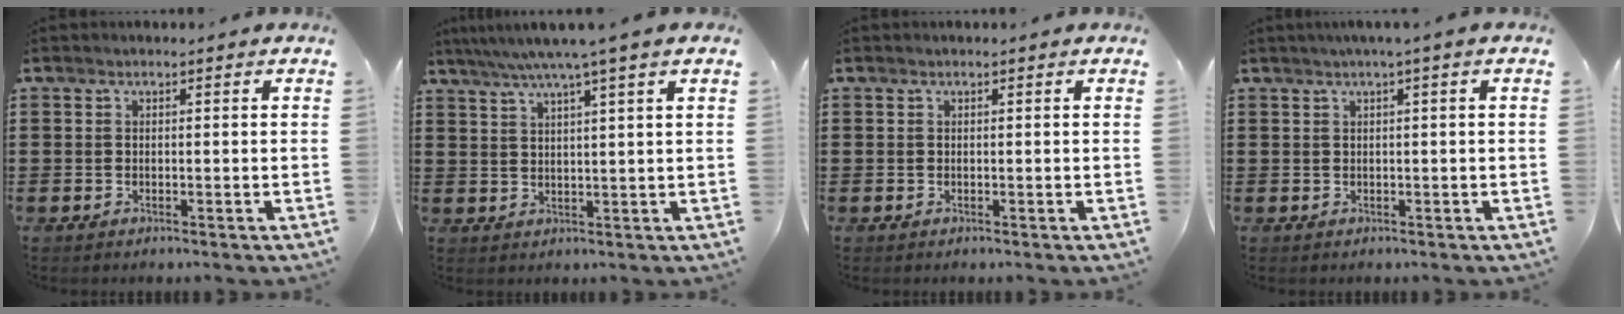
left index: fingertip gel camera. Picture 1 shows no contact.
{"total": 5.2, "force": [3.7, -1.0, 3.6], "torque": [-0.079, -0.012, 0.060]}
{"total": 0.0}
{"total": 1.2, "force": [0.3, -0.3, 1.1], "torque": [-0.018, -0.003, 0.005]}